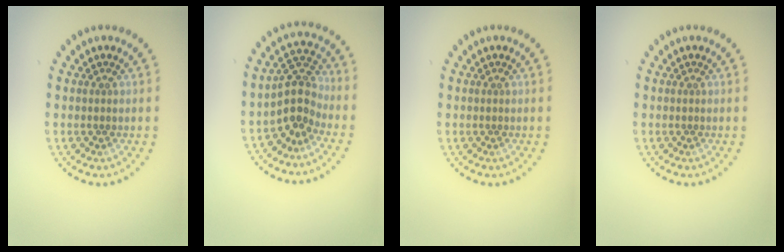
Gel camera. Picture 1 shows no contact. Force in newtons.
{"total": 3.2, "press": 2.7, "slide": 1.6}
{"total": 0.0}
{"total": 0.0}